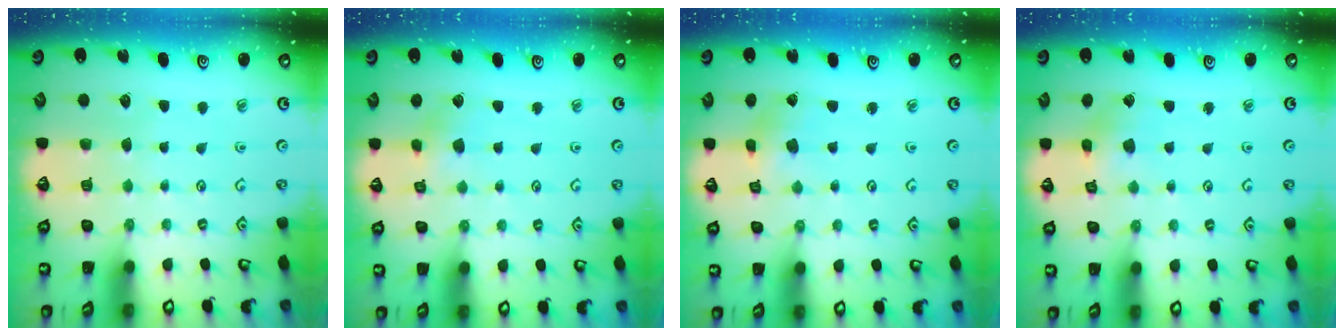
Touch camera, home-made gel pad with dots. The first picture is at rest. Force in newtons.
{"total": 3.7, "press": 3.6, "slide": 0.5}
{"total": 1.0, "press": 1.0, "slide": 0.1}
{"total": 2.3, "press": 2.3, "slide": 0.2}